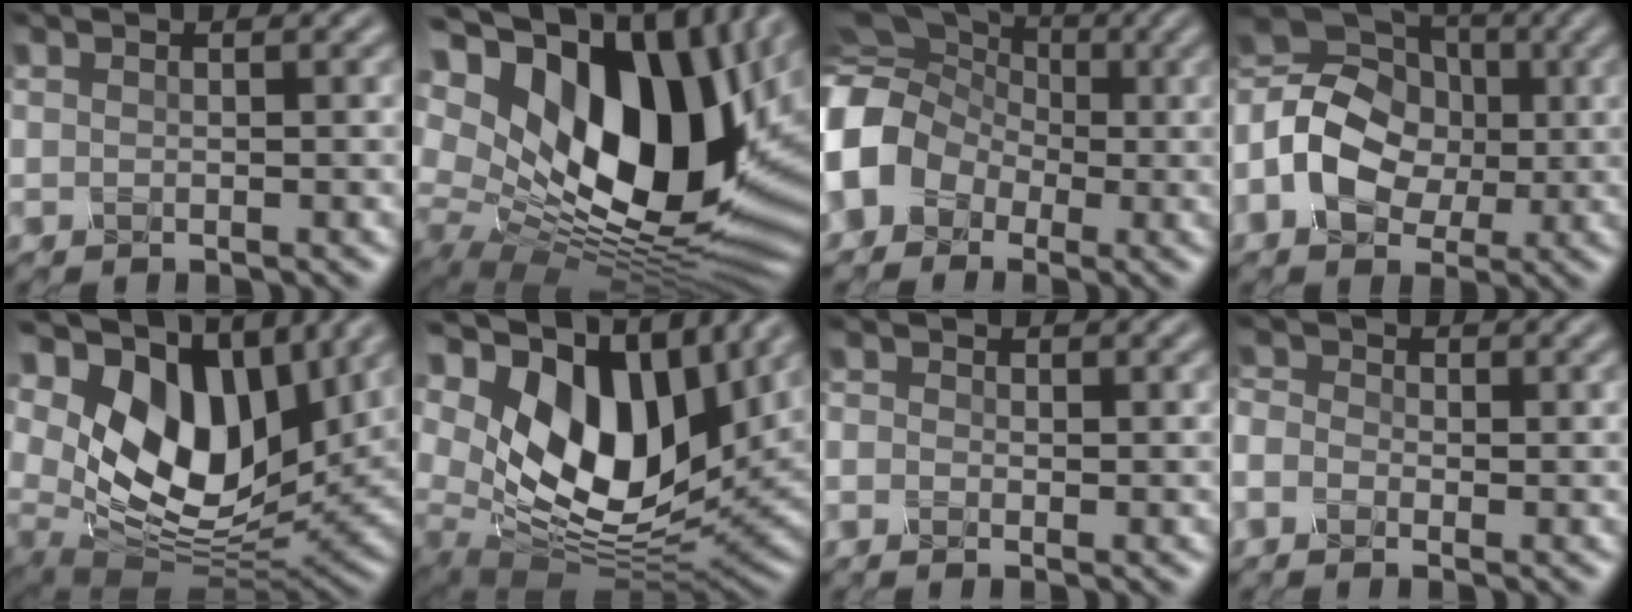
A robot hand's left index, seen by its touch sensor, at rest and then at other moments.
{"total": 20.9, "force": [5.9, 12.6, 15.6], "torque": [-0.291, -0.004, 0.144]}
{"total": 11.6, "force": [-2.2, 9.9, 5.6], "torque": [-0.120, -0.005, -0.080]}
{"total": 10.0, "force": [-1.4, 8.2, 5.6], "torque": [-0.109, 0.018, -0.043]}
{"total": 12.6, "force": [5.3, 7.5, 8.6], "torque": [-0.146, -0.005, 0.097]}
{"total": 14.0, "force": [5.4, 8.1, 10.1], "torque": [-0.168, 0.000, 0.096]}
{"total": 0.9, "force": [-0.5, 0.7, 0.5], "torque": [-0.005, -0.001, -0.011]}
{"total": 2.1, "force": [-1.1, 1.5, 0.9], "torque": [-0.023, 0.000, -0.025]}